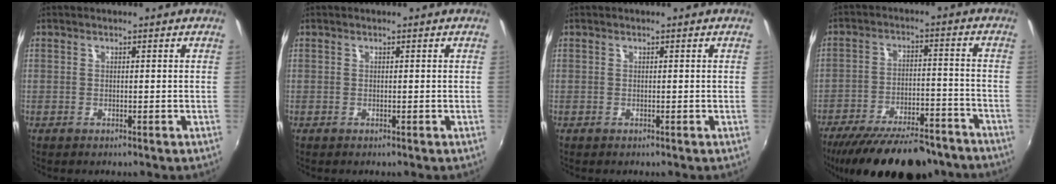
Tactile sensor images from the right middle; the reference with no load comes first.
{"total": 0.0}
{"total": 0.0}
{"total": 21.6, "force": [-18.1, 6.3, 10.0], "torque": [-0.184, -0.017, -0.249]}